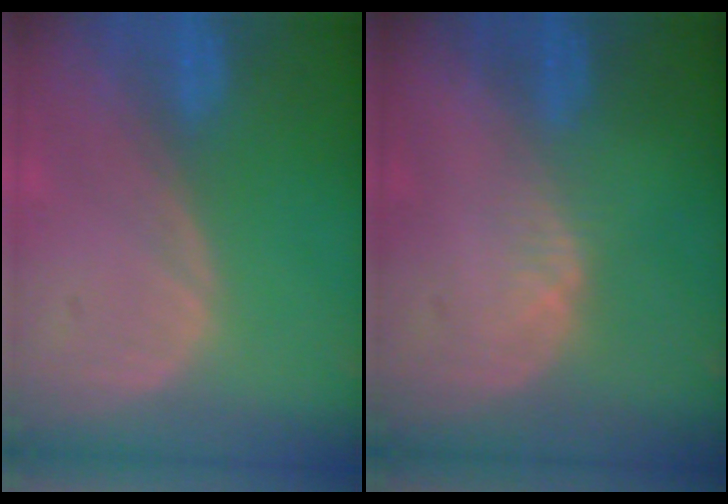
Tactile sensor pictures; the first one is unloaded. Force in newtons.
{"total": 1.7, "press": 1.5, "slide": 0.8}